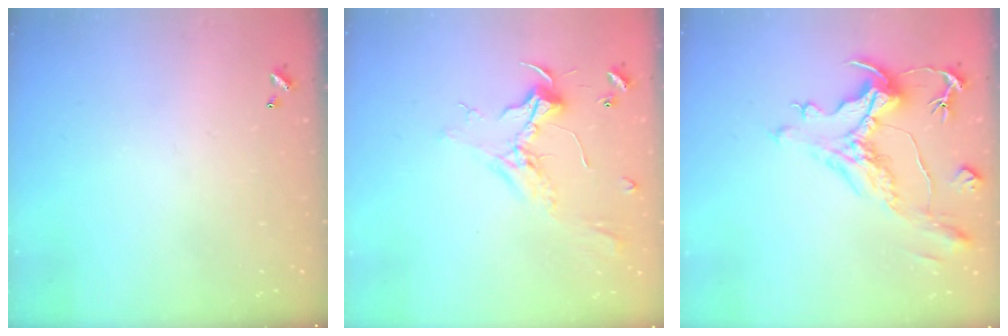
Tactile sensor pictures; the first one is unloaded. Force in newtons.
{"total": 2.3, "press": 2.2, "slide": 0.8}
{"total": 1.9, "press": 0.8, "slide": 1.7}